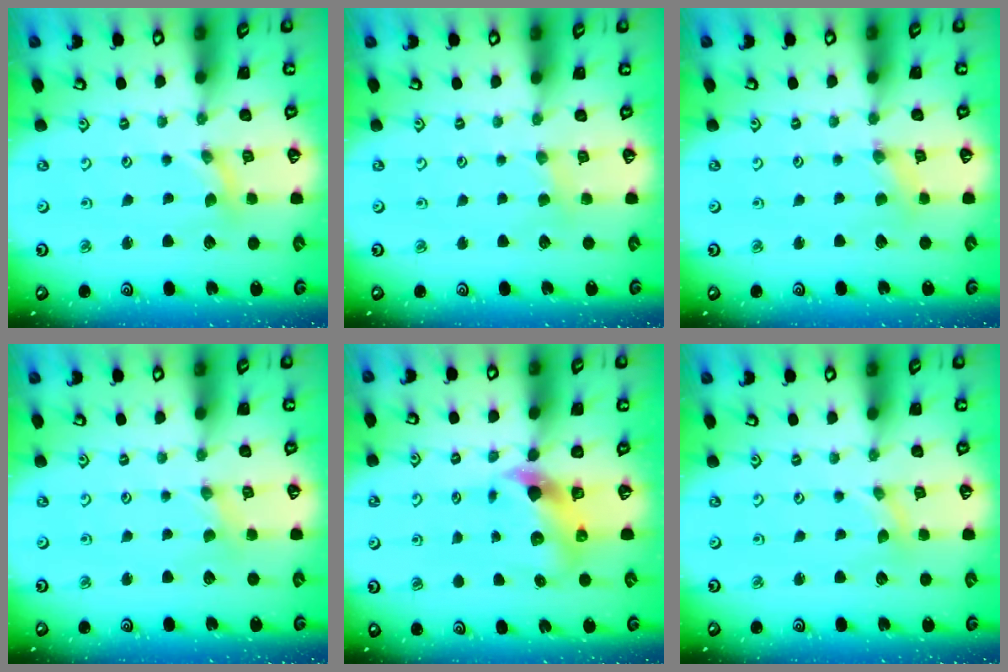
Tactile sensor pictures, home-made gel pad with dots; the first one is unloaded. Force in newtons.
{"total": 2.2, "press": 2.2, "slide": 0.4}
{"total": 0.8, "press": 0.8, "slide": 0.3}
{"total": 1.4, "press": 1.3, "slide": 0.3}
{"total": 6.9, "press": 6.8, "slide": 1.1}
{"total": 0.0}